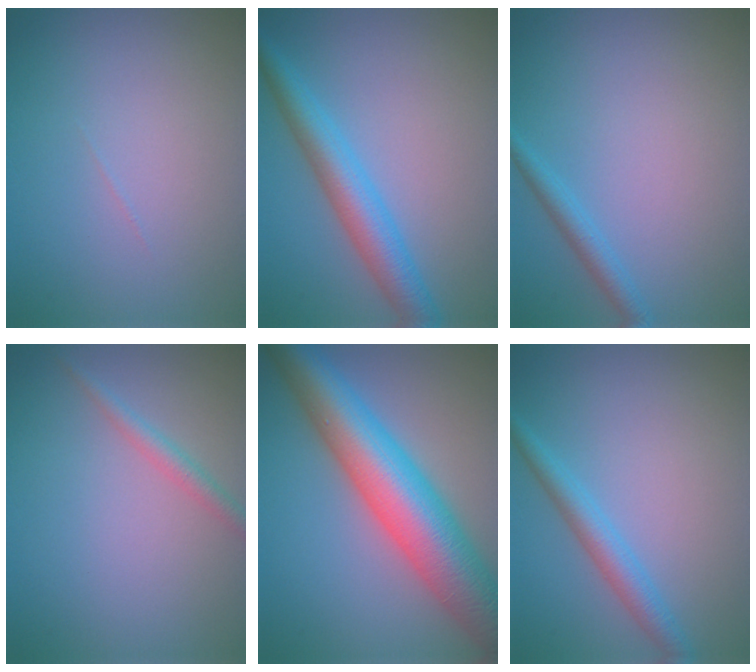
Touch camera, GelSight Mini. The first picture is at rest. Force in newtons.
{"total": 4.9, "press": 4.9, "slide": 0.1}
{"total": 1.8, "press": 1.8, "slide": 0.1}
{"total": 1.6, "press": 1.6, "slide": 0.0}
{"total": 11.0, "press": 10.9, "slide": 0.3}
{"total": 2.7, "press": 2.7, "slide": 0.1}